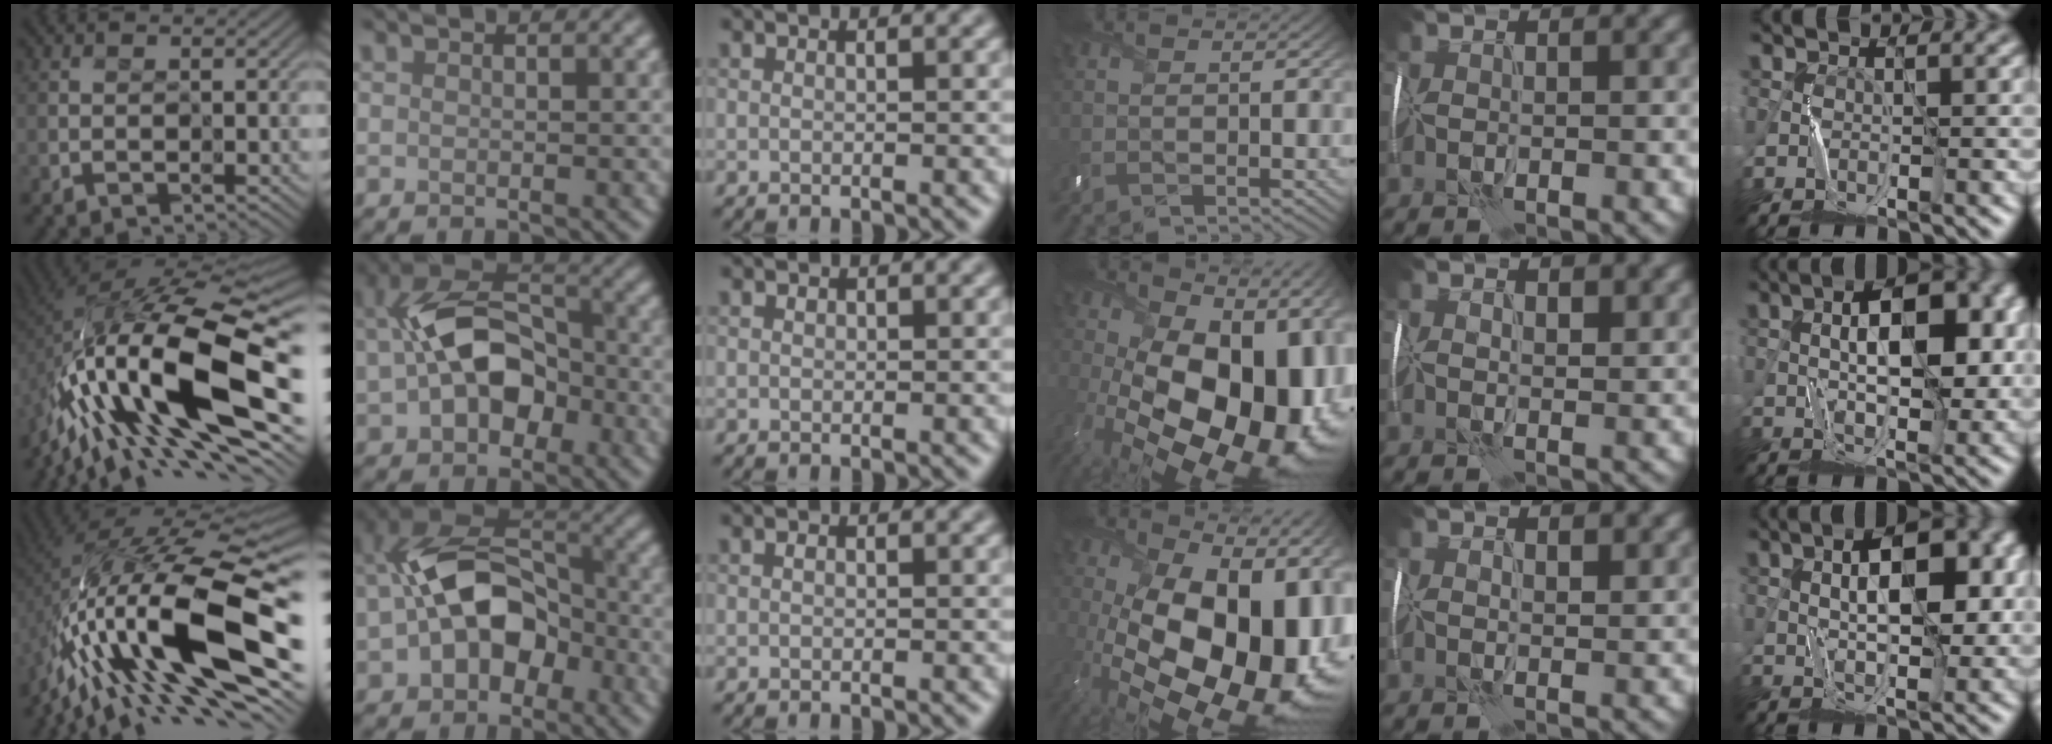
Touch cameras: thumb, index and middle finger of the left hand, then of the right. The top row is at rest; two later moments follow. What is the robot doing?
{"motion": "wrap", "object": "ribbon"}